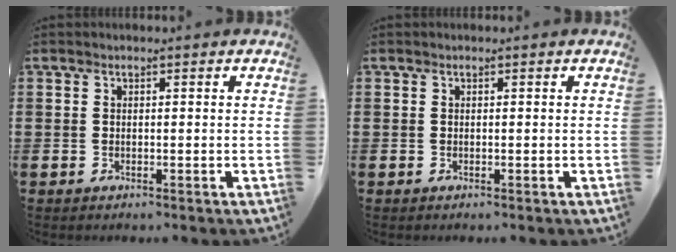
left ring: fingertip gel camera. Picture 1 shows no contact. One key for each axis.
{"total": 0.0}